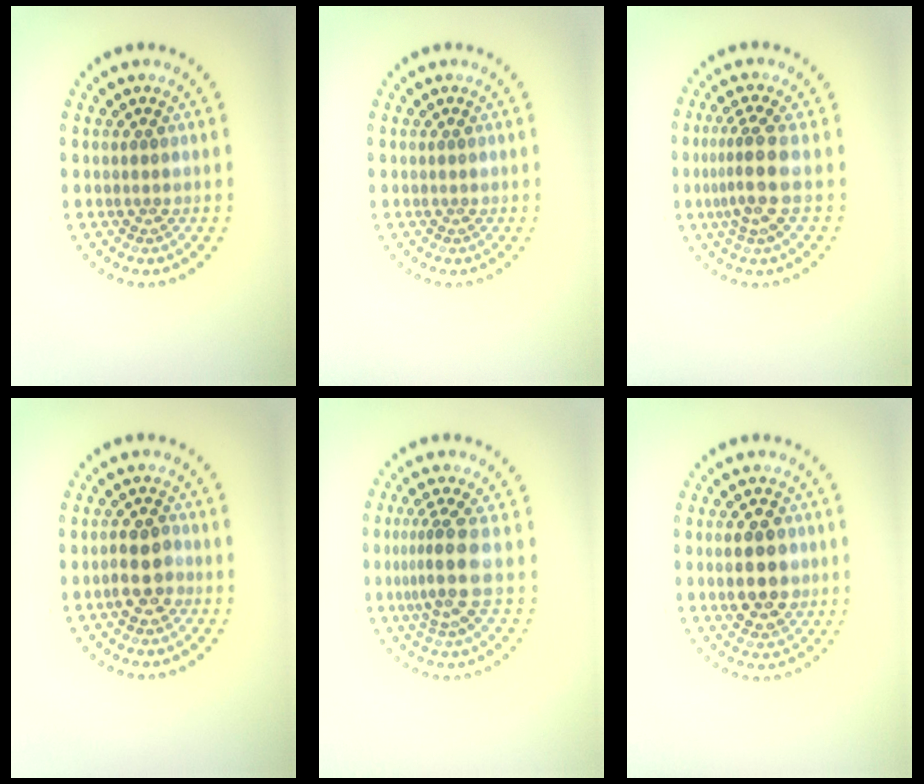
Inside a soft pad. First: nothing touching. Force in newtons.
{"total": 0.0}
{"total": 3.1, "press": 2.4, "slide": 2.0}
{"total": 2.6, "press": 2.6, "slide": 0.7}
{"total": 3.4, "press": 2.5, "slide": 2.3}
{"total": 5.2, "press": 5.2, "slide": 0.4}